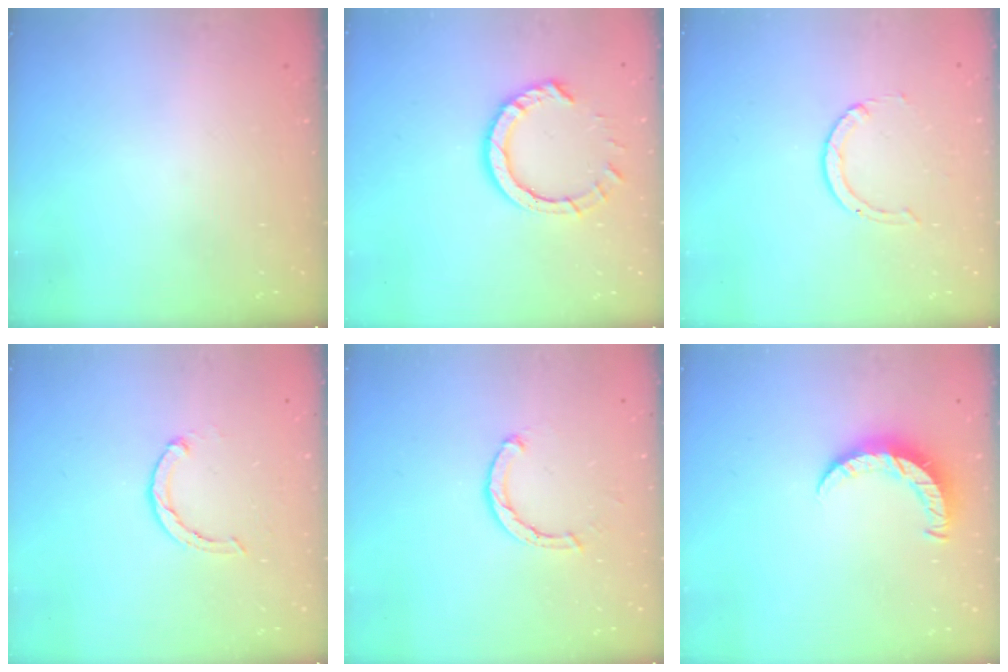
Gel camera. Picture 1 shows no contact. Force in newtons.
{"total": 8.6, "press": 8.5, "slide": 0.6}
{"total": 2.0, "press": 2.0, "slide": 0.2}
{"total": 2.4, "press": 2.4, "slide": 0.4}
{"total": 2.1, "press": 2.1, "slide": 0.1}
{"total": 7.5, "press": 7.4, "slide": 0.4}